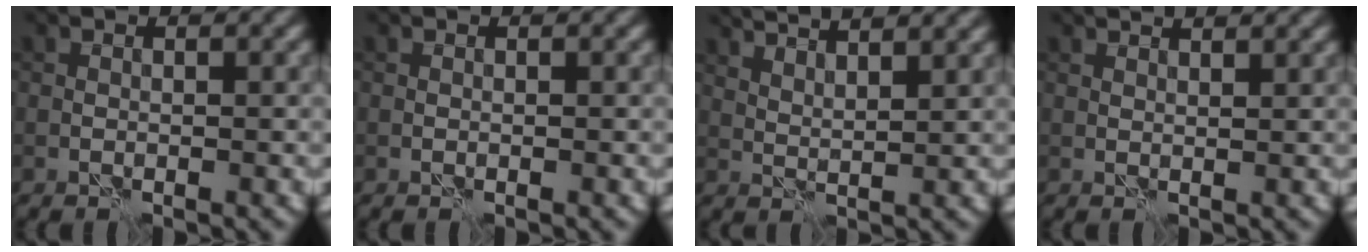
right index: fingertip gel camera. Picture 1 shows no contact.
{"total": 0.0}
{"total": 6.5, "force": [5.0, 1.9, 3.7], "torque": [-0.045, 0.025, 0.048]}
{"total": 3.0, "force": [2.4, 0.9, 1.6], "torque": [-0.014, 0.014, 0.010]}